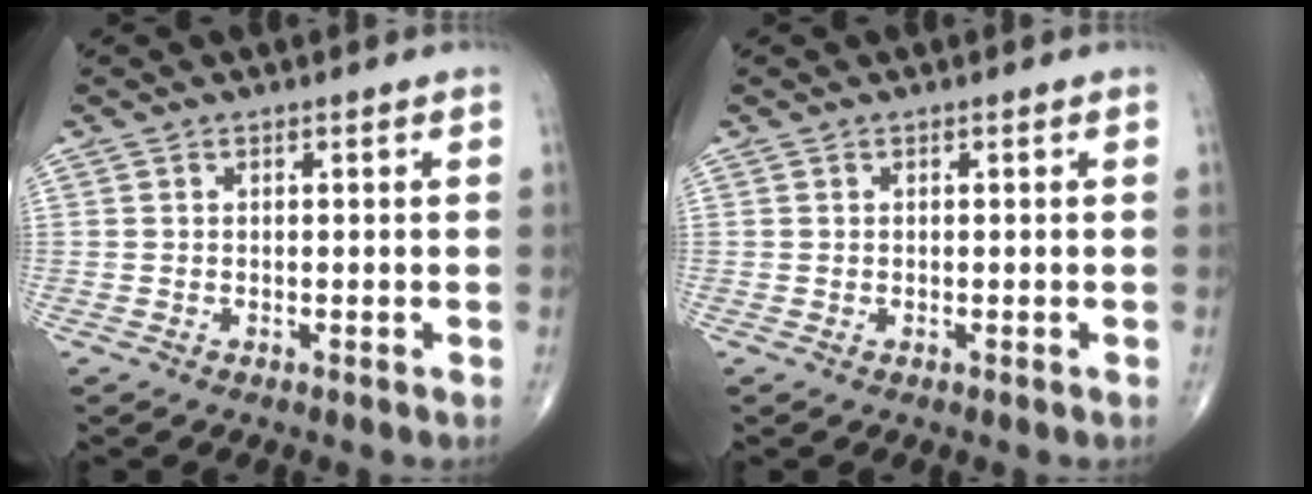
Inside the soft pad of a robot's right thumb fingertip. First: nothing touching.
{"total": 0.0}